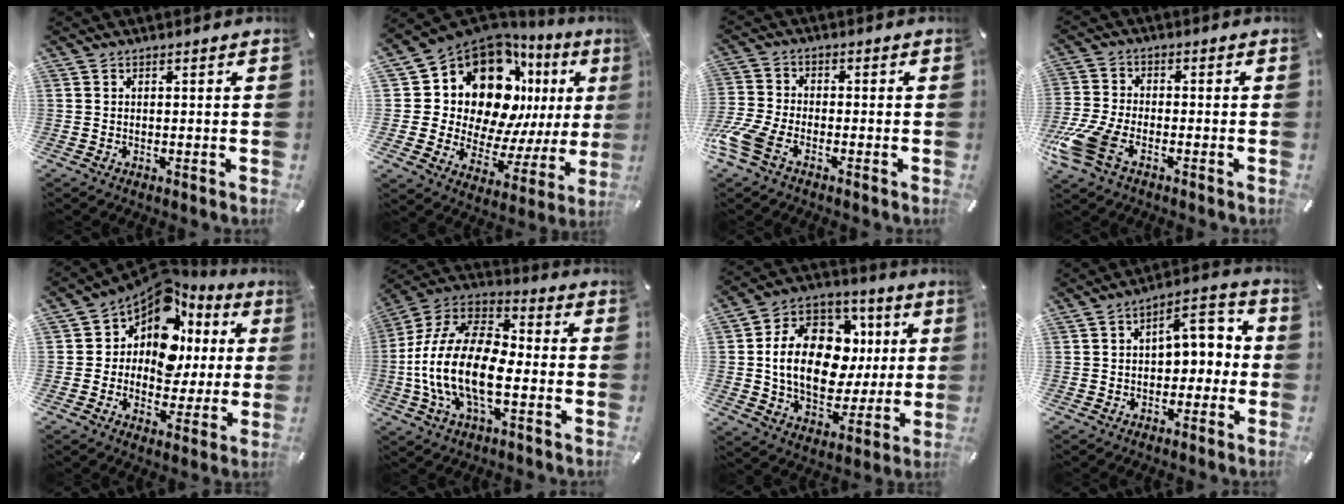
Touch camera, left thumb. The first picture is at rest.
{"total": 17.8, "force": [10.1, 11.2, 9.5], "torque": [-0.150, -0.105, 0.179]}
{"total": 8.3, "force": [-4.7, 4.2, 5.4], "torque": [-0.140, 0.003, -0.093]}
{"total": 11.2, "force": [-5.7, 6.0, 7.5], "torque": [-0.175, 0.009, -0.108]}
{"total": 11.1, "force": [4.9, 8.4, 5.5], "torque": [-0.111, -0.054, 0.089]}
{"total": 18.4, "force": [-5.5, 9.8, 14.6], "torque": [-0.316, 0.014, -0.097]}
{"total": 18.7, "force": [1.3, 13.8, 12.6], "torque": [-0.229, -0.004, 0.025]}
{"total": 6.9, "force": [0.8, 4.9, 4.9], "torque": [-0.051, -0.016, 0.002]}